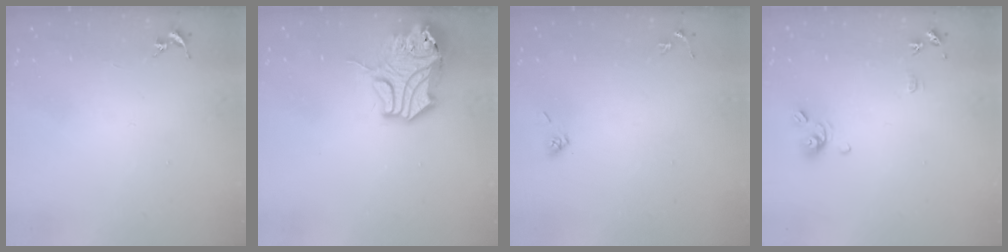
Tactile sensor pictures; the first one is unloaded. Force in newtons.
{"total": 14.2, "press": 14.1, "slide": 1.9}
{"total": 3.8, "press": 3.4, "slide": 1.7}
{"total": 9.4, "press": 9.4, "slide": 0.9}